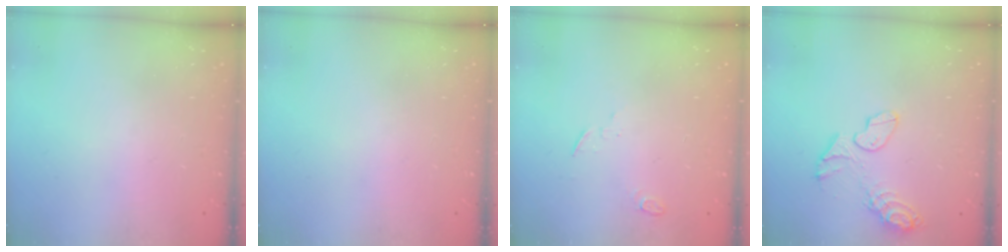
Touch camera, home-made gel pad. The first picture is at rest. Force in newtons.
{"total": 0.0}
{"total": 3.7, "press": 3.6, "slide": 0.8}
{"total": 12.3, "press": 10.9, "slide": 5.6}